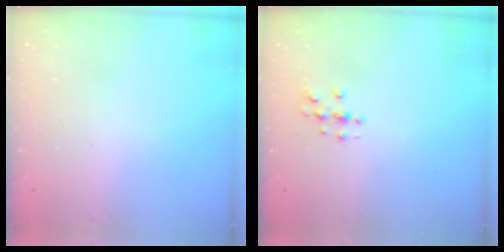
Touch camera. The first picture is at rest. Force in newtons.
{"total": 3.0, "press": 3.0, "slide": 0.3}